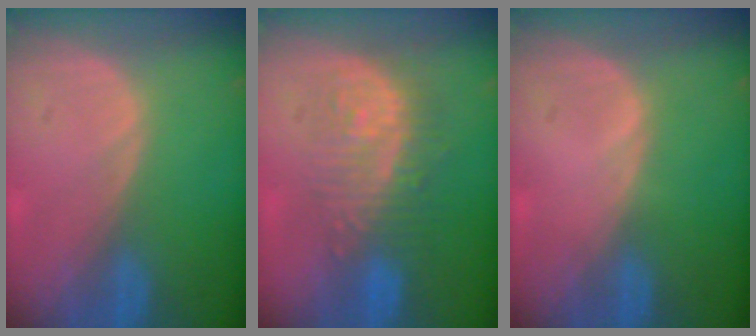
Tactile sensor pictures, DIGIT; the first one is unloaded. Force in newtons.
{"total": 9.0, "press": 8.6, "slide": 2.9}
{"total": 0.5, "press": 0.1, "slide": 0.5}